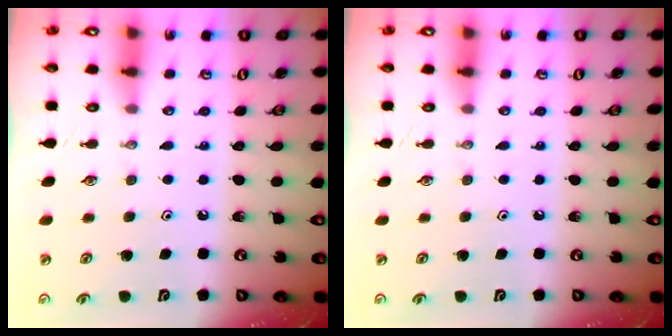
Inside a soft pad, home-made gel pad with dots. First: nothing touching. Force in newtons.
{"total": 0.0}